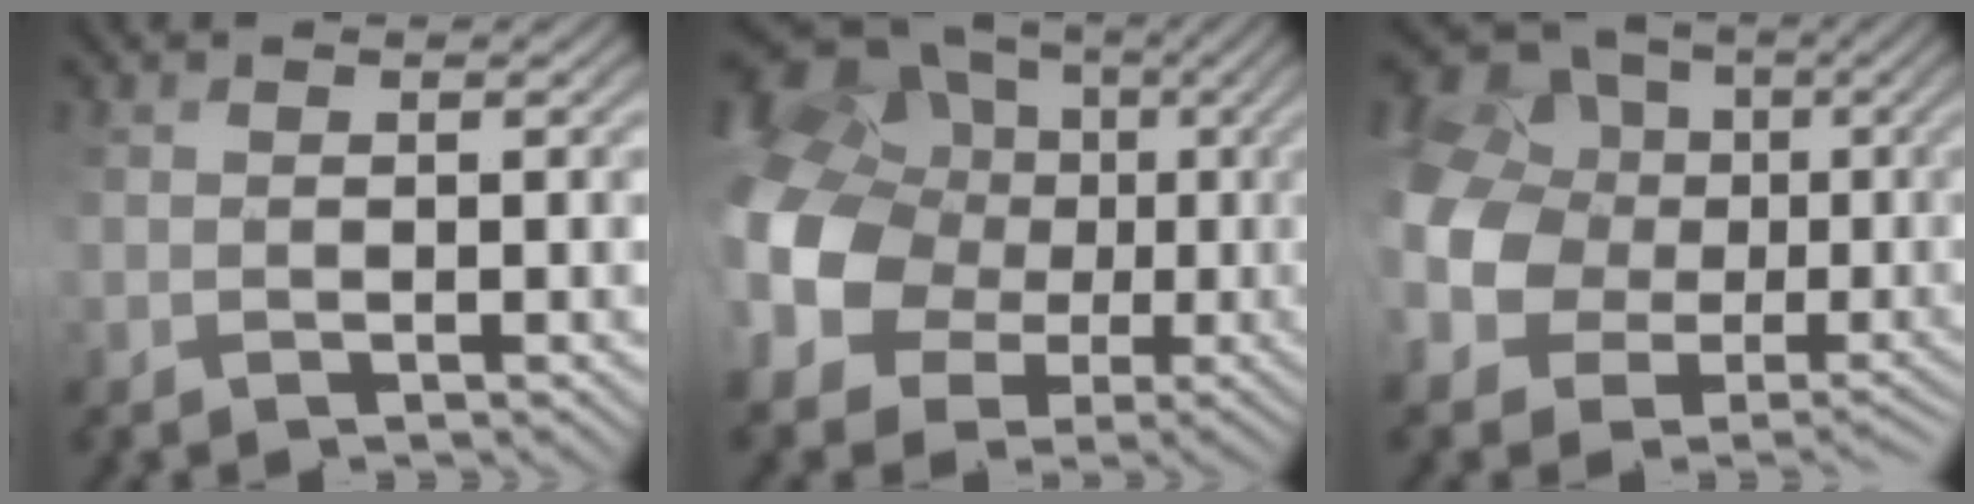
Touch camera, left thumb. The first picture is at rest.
{"total": 14.4, "force": [0.8, 12.6, 6.8], "torque": [-0.213, -0.001, 0.015]}
{"total": 12.7, "force": [-0.5, 11.7, 5.0], "torque": [-0.193, -0.007, -0.011]}